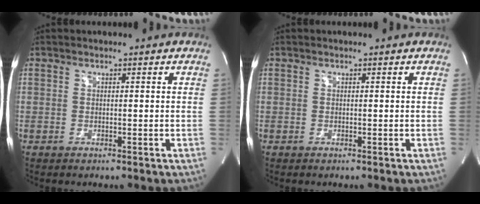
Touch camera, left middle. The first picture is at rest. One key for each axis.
{"total": 0.0}